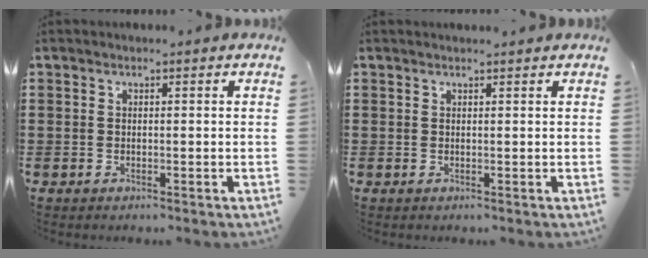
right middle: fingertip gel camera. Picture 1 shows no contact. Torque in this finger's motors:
{"motor_torque": [0.48, -0.38, 0.03, 0.02]}